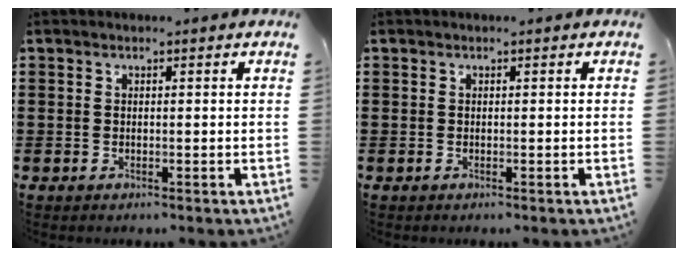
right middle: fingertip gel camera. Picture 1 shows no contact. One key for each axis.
{"total": 0.0}